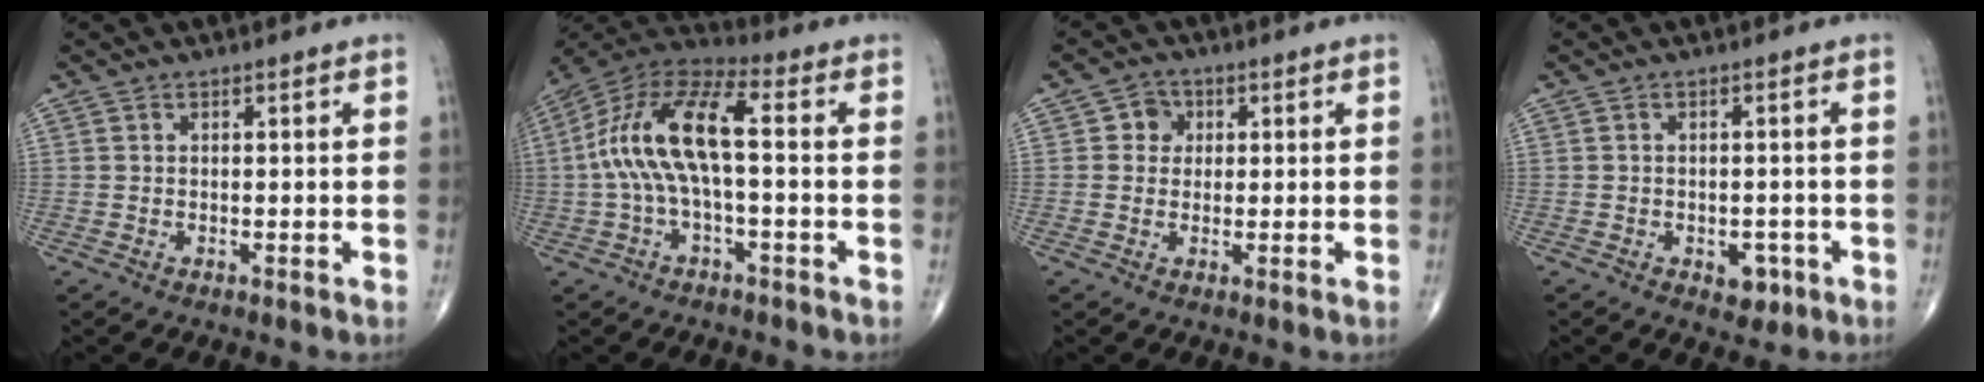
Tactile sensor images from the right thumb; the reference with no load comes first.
{"total": 14.5, "force": [-0.2, 5.3, 13.5], "torque": [-0.281, 0.048, -0.009]}
{"total": 3.5, "force": [0.8, 3.2, 1.1], "torque": [0.006, 0.004, 0.006]}
{"total": 3.6, "force": [-1.5, 2.3, 2.3], "torque": [-0.006, 0.006, -0.015]}